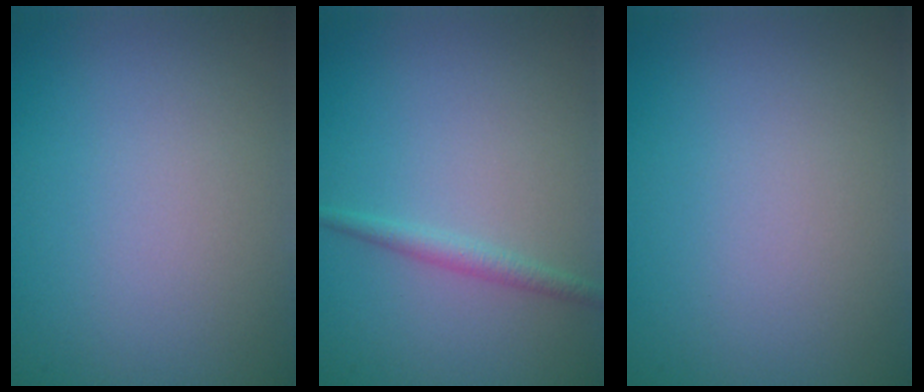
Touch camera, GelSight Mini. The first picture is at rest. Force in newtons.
{"total": 1.4, "press": 1.4, "slide": 0.1}
{"total": 0.0}